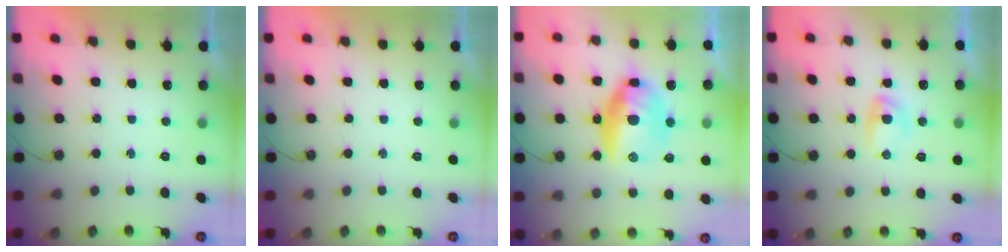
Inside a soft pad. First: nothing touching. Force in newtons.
{"total": 0.0}
{"total": 17.5, "press": 15.4, "slide": 8.3}
{"total": 3.8, "press": 3.8, "slide": 0.6}